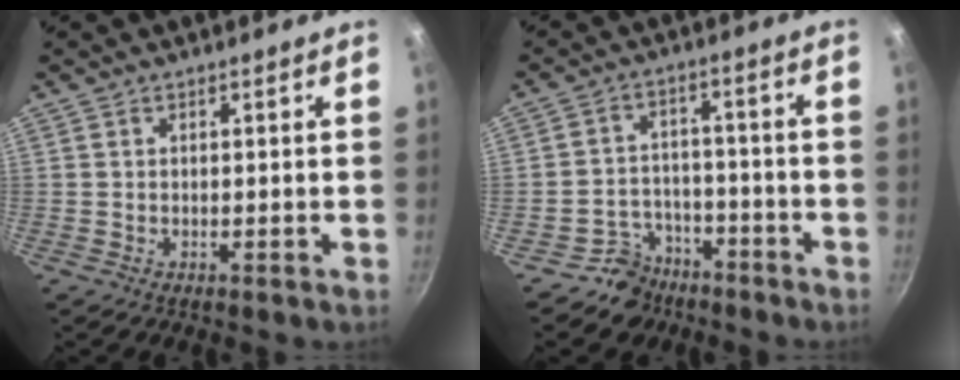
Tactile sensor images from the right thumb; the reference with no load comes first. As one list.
[{"total": 6.3, "force": [-4.5, 4.4, 0.6], "torque": [0.011, 0.050, -0.076]}]